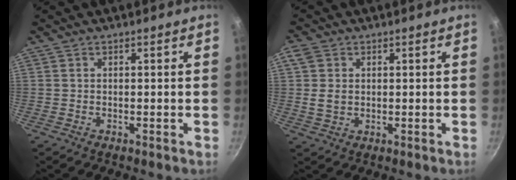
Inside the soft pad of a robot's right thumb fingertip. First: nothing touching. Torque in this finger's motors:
{"motor_torque": [-0.39, 0.47, 0.25, -0.17, 0.27]}